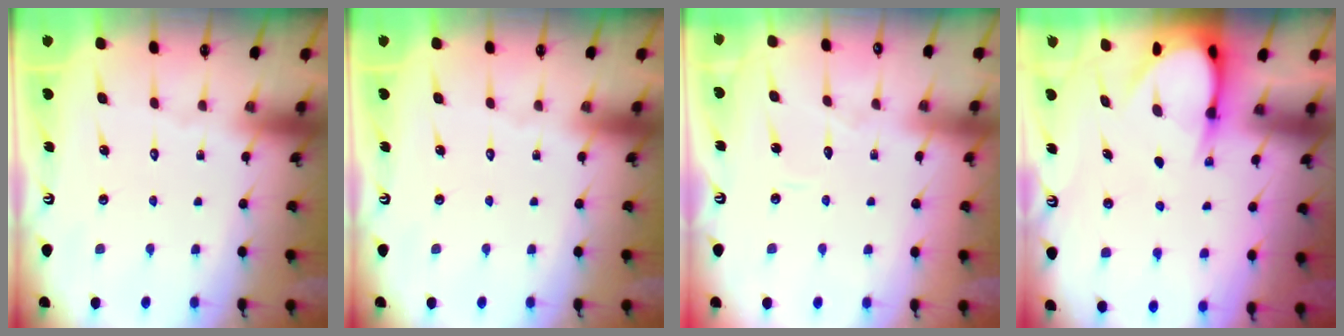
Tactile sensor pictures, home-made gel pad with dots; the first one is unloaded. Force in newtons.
{"total": 0.0}
{"total": 2.7, "press": 2.7, "slide": 0.2}
{"total": 6.1, "press": 6.1, "slide": 0.6}